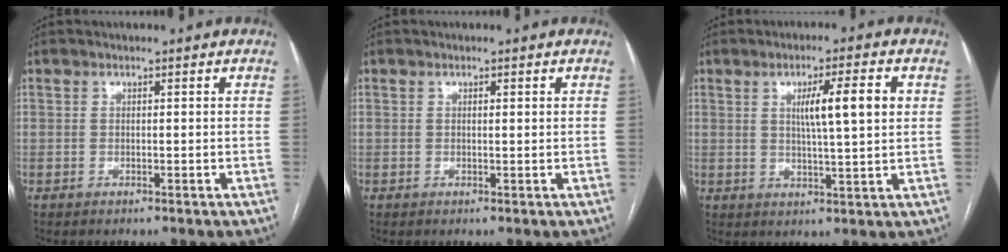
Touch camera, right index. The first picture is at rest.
{"total": 0.6, "force": [0.2, 0.1, 0.6], "torque": [-0.011, 0.001, 0.003]}
{"total": 7.9, "force": [2.0, 0.3, 7.6], "torque": [-0.125, 0.004, 0.032]}